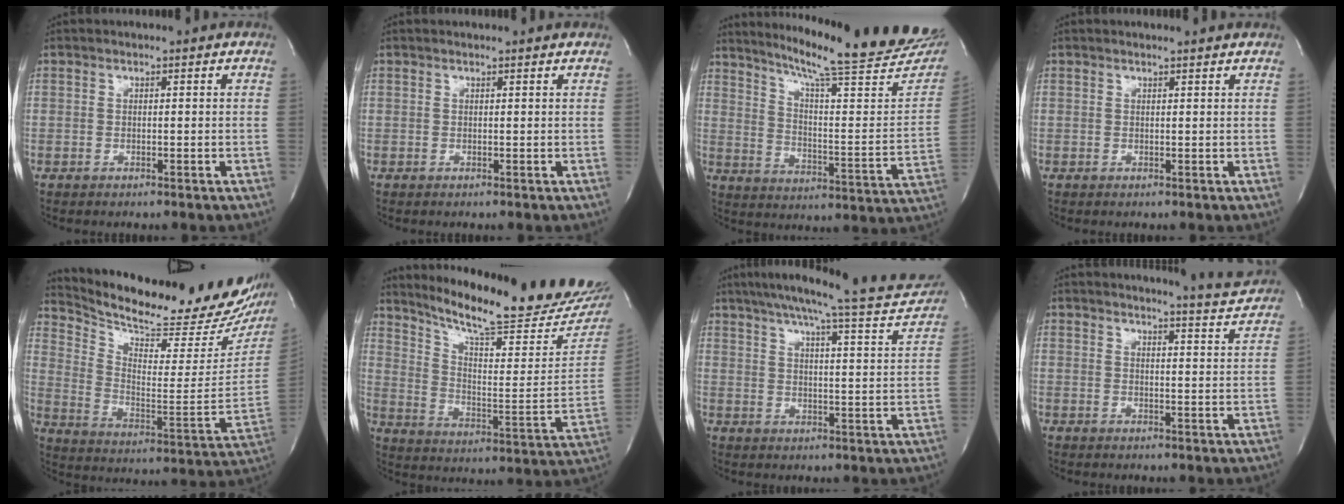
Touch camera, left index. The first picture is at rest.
{"total": 2.3, "force": [2.2, 0.1, 0.5], "torque": [-0.012, 0.010, 0.019]}
{"total": 27.2, "force": [23.8, 1.1, 13.1], "torque": [-0.201, -0.092, 0.308]}
{"total": 2.1, "force": [2.0, -0.1, 0.5], "torque": [-0.011, 0.004, 0.022]}
{"total": 26.0, "force": [23.1, 3.9, 11.4], "torque": [-0.192, -0.086, 0.318]}
{"total": 23.2, "force": [20.9, 1.2, 10.0], "torque": [-0.160, -0.086, 0.286]}
{"total": 17.6, "force": [16.2, 0.7, 7.0], "torque": [-0.105, -0.030, 0.207]}
{"total": 6.8, "force": [6.7, -0.7, 0.6], "torque": [-0.021, -0.033, 0.076]}